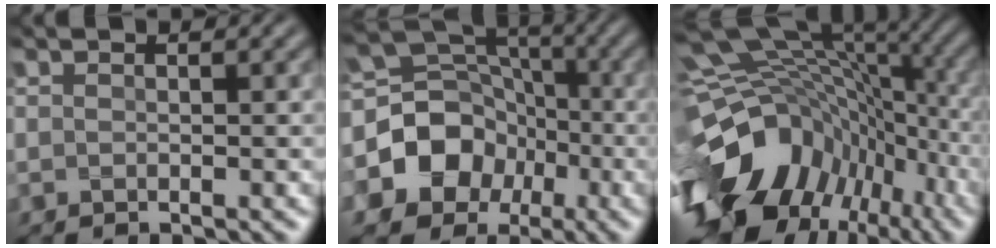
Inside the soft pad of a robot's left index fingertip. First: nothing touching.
{"total": 9.4, "force": [-2.3, 7.9, 4.4], "torque": [-0.084, 0.004, -0.059]}
{"total": 16.7, "force": [-5.5, 10.9, 11.5], "torque": [-0.242, -0.006, -0.076]}